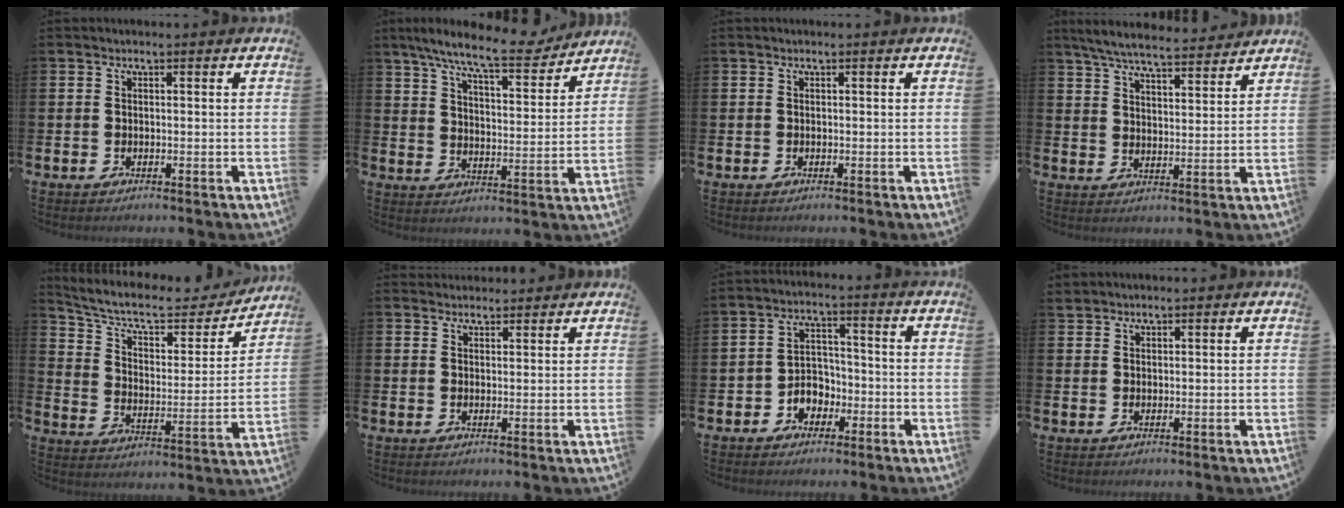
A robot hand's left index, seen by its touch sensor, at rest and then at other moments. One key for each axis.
{"total": 9.7, "fx": 8.6, "fy": 1.2, "fz": 4.4, "tx": -0.098, "ty": -0.050, "tz": 0.147}
{"total": 0.0}
{"total": 6.4, "fx": 6.1, "fy": 0.7, "fz": 1.8, "tx": -0.052, "ty": -0.035, "tz": 0.107}
{"total": 9.1, "fx": 7.6, "fy": 3.2, "fz": 3.8, "tx": -0.100, "ty": -0.051, "tz": 0.125}
{"total": 2.1, "fx": 2.0, "fy": 0.6, "fz": -0.2, "tx": 0.008, "ty": -0.009, "tz": 0.036}
{"total": 3.6, "fx": -1.9, "fy": 2.9, "fz": 1.1, "tx": -0.032, "ty": 0.004, "tz": -0.044}
{"total": 1.5, "fx": 1.4, "fy": 0.5, "fz": -0.2, "tx": 0.010, "ty": 0.000, "tz": 0.025}